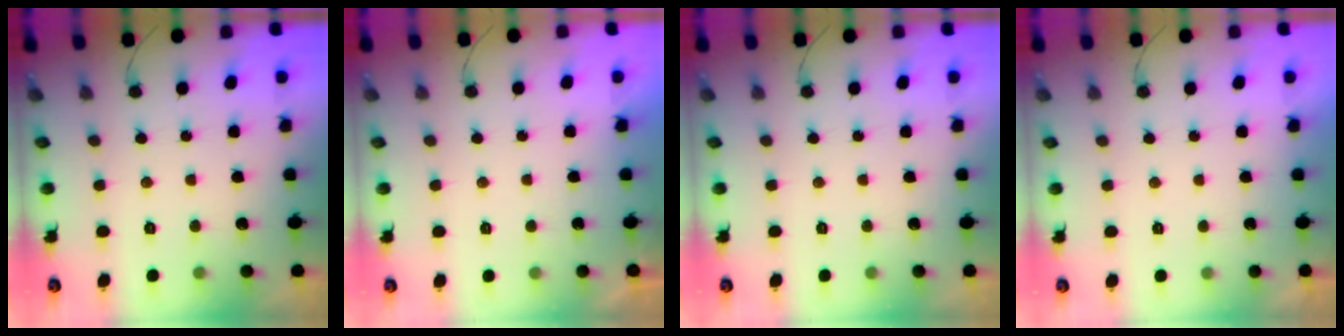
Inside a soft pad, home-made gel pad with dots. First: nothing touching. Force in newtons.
{"total": 2.0, "press": 2.0, "slide": 0.6}
{"total": 0.0}
{"total": 2.3, "press": 2.2, "slide": 0.3}